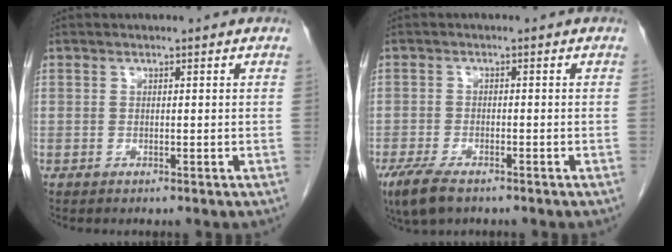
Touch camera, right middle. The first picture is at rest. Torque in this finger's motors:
{"motor_torque": [0.31, -0.38, 0.07, 0.05]}